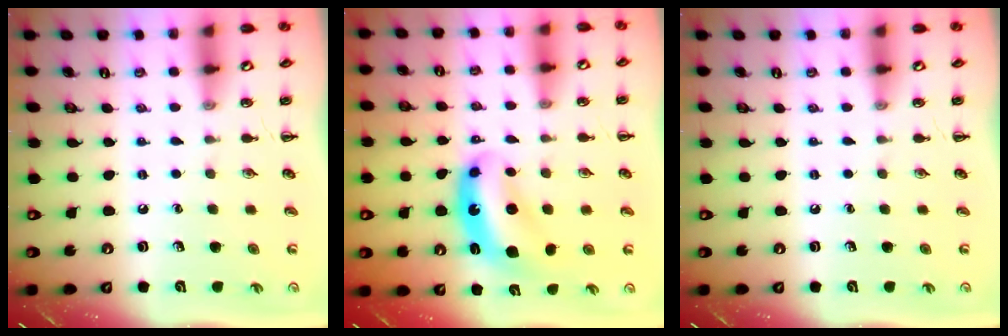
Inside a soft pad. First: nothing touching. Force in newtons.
{"total": 8.2, "press": 7.9, "slide": 2.2}
{"total": 0.0}